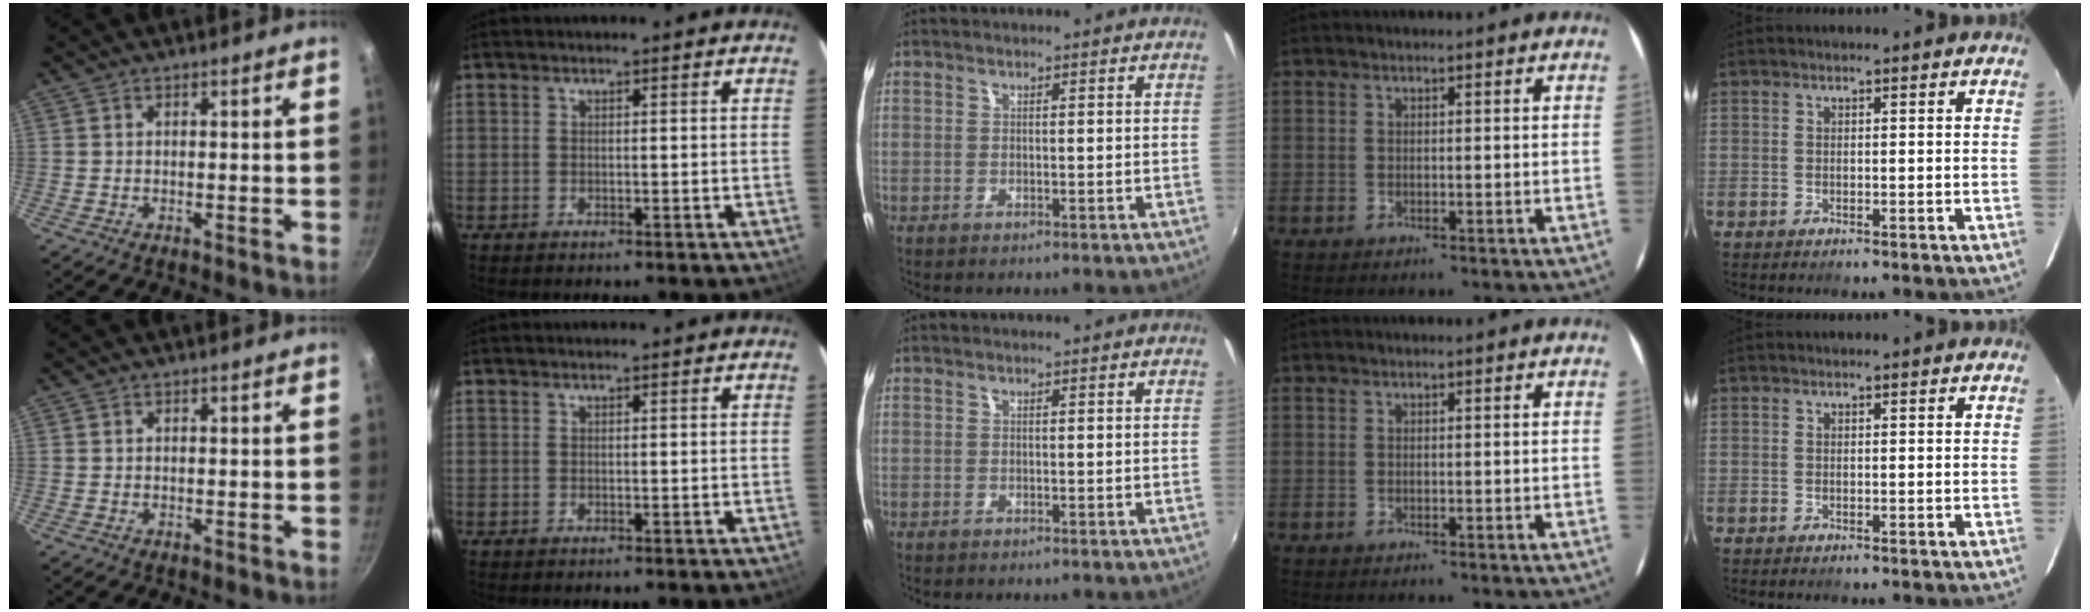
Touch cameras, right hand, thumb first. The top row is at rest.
{}